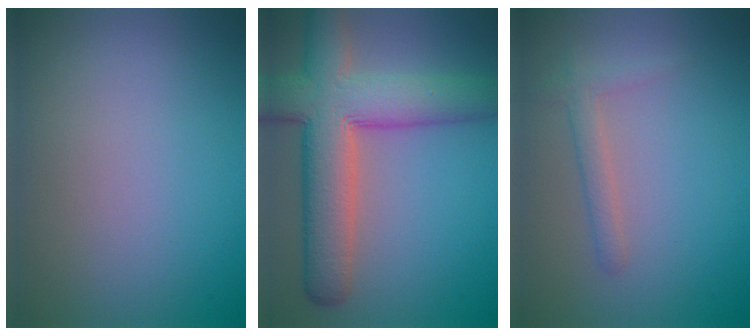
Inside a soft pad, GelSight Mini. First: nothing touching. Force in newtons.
{"total": 9.8, "press": 9.8, "slide": 0.8}
{"total": 1.7, "press": 1.7, "slide": 0.1}